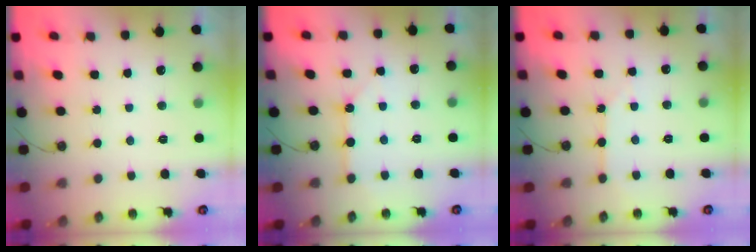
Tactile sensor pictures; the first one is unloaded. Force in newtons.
{"total": 4.8, "press": 4.8, "slide": 0.4}
{"total": 2.5, "press": 2.5, "slide": 0.4}